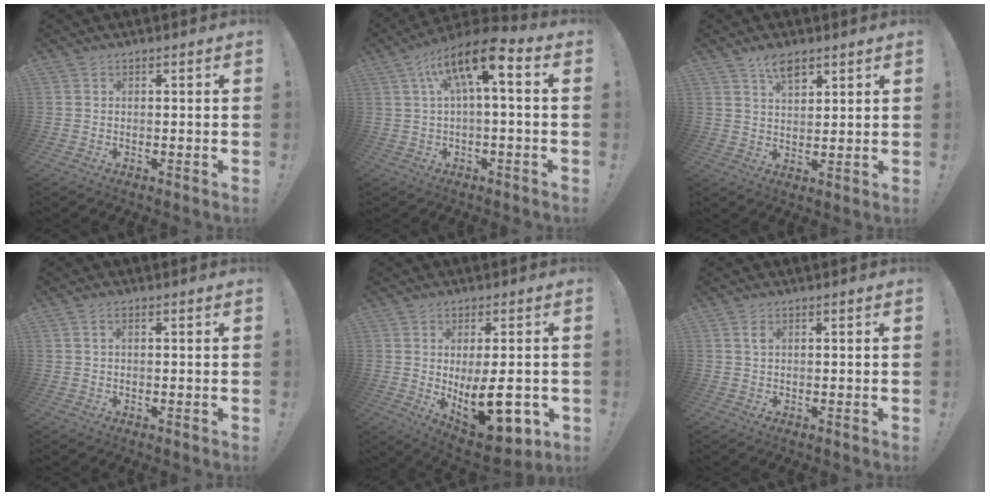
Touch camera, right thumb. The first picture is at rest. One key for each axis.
{"total": 13.1, "fx": 3.7, "fy": 4.0, "fz": 11.9, "tx": -0.200, "ty": -0.014, "tz": 0.056}
{"total": 6.6, "fx": 4.6, "fy": 3.1, "fz": 3.5, "tx": -0.050, "ty": -0.021, "tz": 0.081}
{"total": 1.4, "fx": 0.4, "fy": 0.6, "fz": 1.2, "tx": -0.024, "ty": 0.003, "tz": 0.007}
{"total": 15.9, "fx": -1.0, "fy": 6.2, "fz": 14.6, "tx": -0.210, "ty": -0.016, "tz": 0.002}
{"total": 1.5, "fx": 0.7, "fy": 0.9, "fz": 1.0, "tx": -0.015, "ty": 0.000, "tz": 0.011}